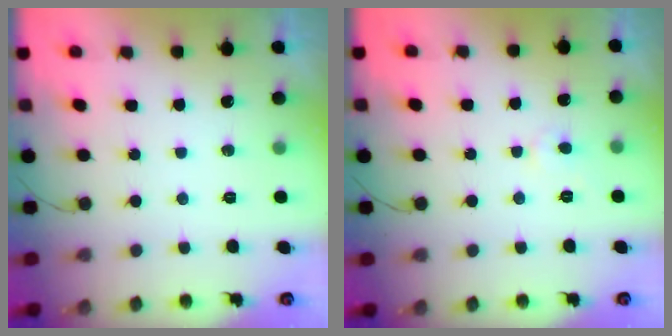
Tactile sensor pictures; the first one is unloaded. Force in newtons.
{"total": 2.5, "press": 2.5, "slide": 0.2}